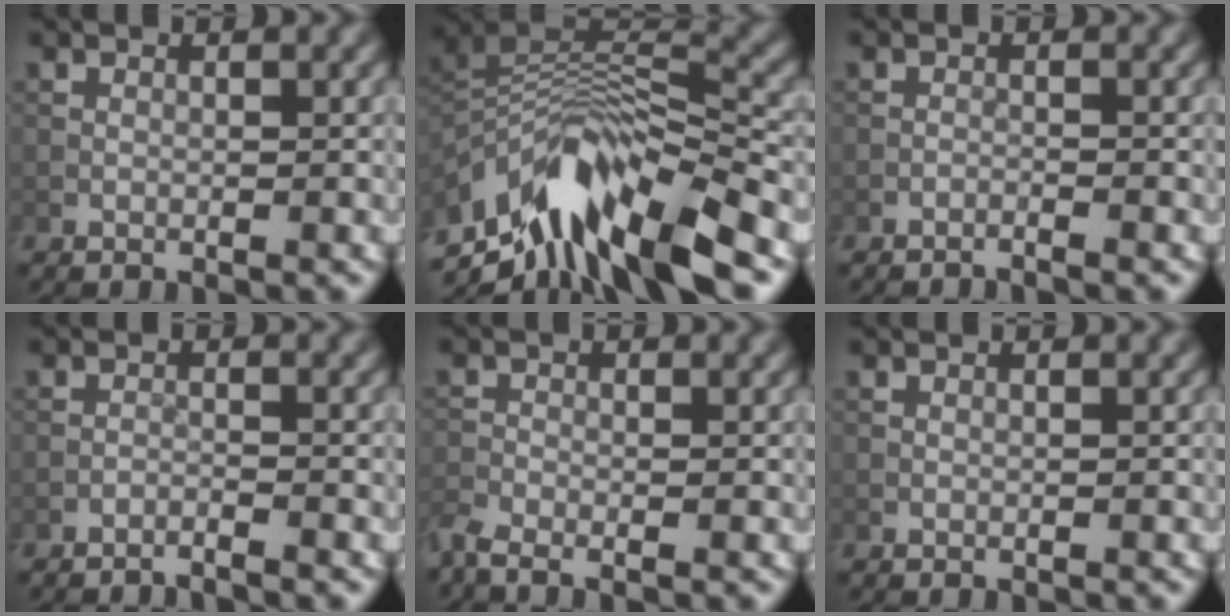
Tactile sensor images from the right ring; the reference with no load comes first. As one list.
[{"total": 11.4, "force": [-7.2, 4.0, 7.9], "torque": [-0.154, 0.016, -0.129]}, {"total": 1.0, "force": [-0.9, -0.1, 0.4], "torque": [-0.011, 0.004, -0.021]}, {"total": 1.3, "force": [-1.2, -0.1, 0.4], "torque": [-0.012, 0.003, -0.028]}, {"total": 2.5, "force": [-2.1, 0.6, 1.2], "torque": [-0.034, -0.013, -0.057]}, {"total": 0.0}]